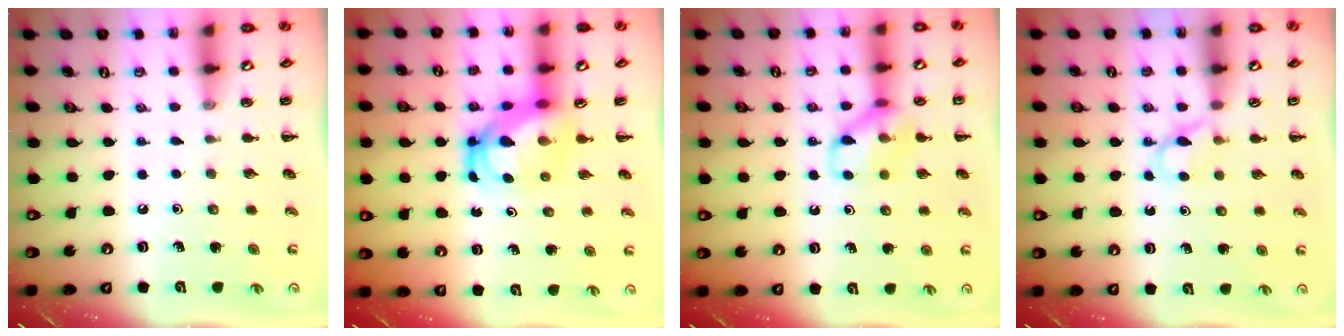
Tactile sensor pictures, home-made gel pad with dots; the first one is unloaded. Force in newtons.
{"total": 5.9, "press": 5.8, "slide": 1.4}
{"total": 11.9, "press": 11.8, "slide": 1.5}
{"total": 3.8, "press": 3.6, "slide": 1.4}